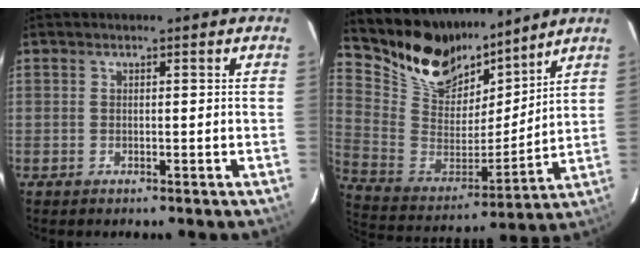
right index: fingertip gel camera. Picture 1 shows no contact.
{"total": 18.4, "force": [14.9, 9.0, 6.1], "torque": [-0.161, 0.000, 0.281]}